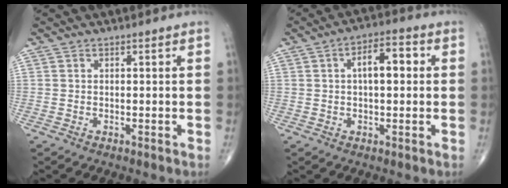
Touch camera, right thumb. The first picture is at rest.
{"total": 7.2, "force": [1.2, 3.3, 6.3], "torque": [-0.089, 0.018, 0.013]}